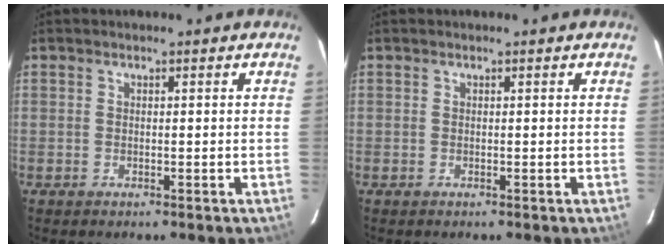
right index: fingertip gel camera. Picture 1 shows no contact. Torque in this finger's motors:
{"motor_torque": [0.00, 0.00, 0.00, 0.00]}